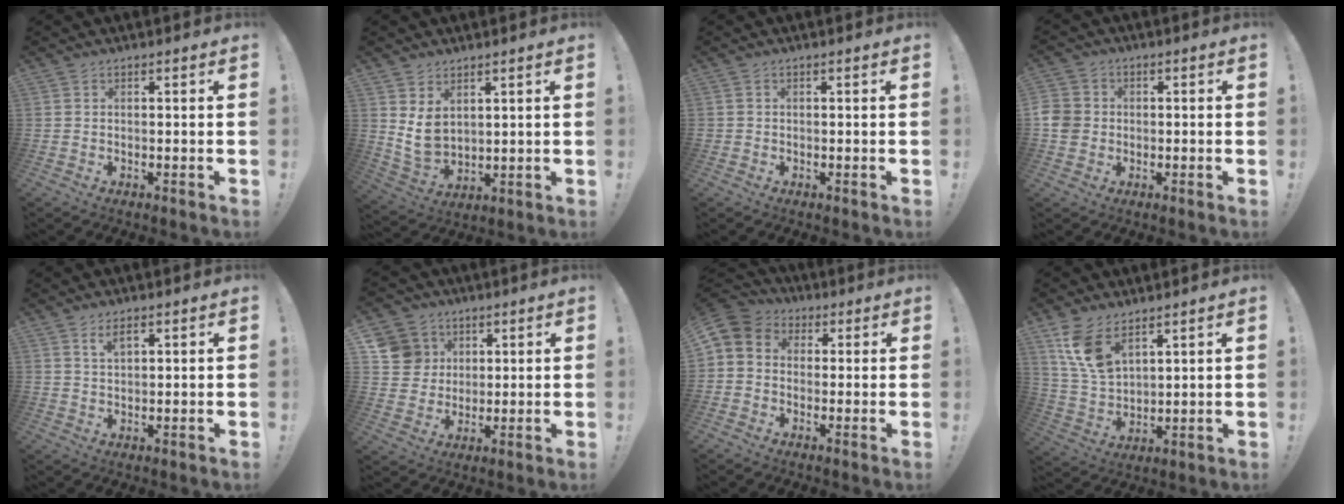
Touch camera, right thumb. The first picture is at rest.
{"total": 7.8, "force": [3.7, 5.5, 4.2], "torque": [-0.070, -0.025, 0.073]}
{"total": 0.8, "force": [-0.1, 0.8, 0.0], "torque": [-0.007, 0.006, -0.001]}
{"total": 5.6, "force": [-1.2, 5.1, 2.1], "torque": [-0.052, 0.012, -0.023]}
{"total": 3.7, "force": [2.0, 1.4, 2.7], "torque": [-0.042, -0.005, 0.033]}
{"total": 10.0, "force": [3.4, 9.2, 2.0], "torque": [-0.027, -0.014, 0.074]}
{"total": 5.5, "force": [-0.3, 5.1, 2.2], "torque": [-0.035, 0.010, -0.003]}
{"total": 11.0, "force": [7.2, 5.8, 6.0], "torque": [-0.126, -0.033, 0.143]}